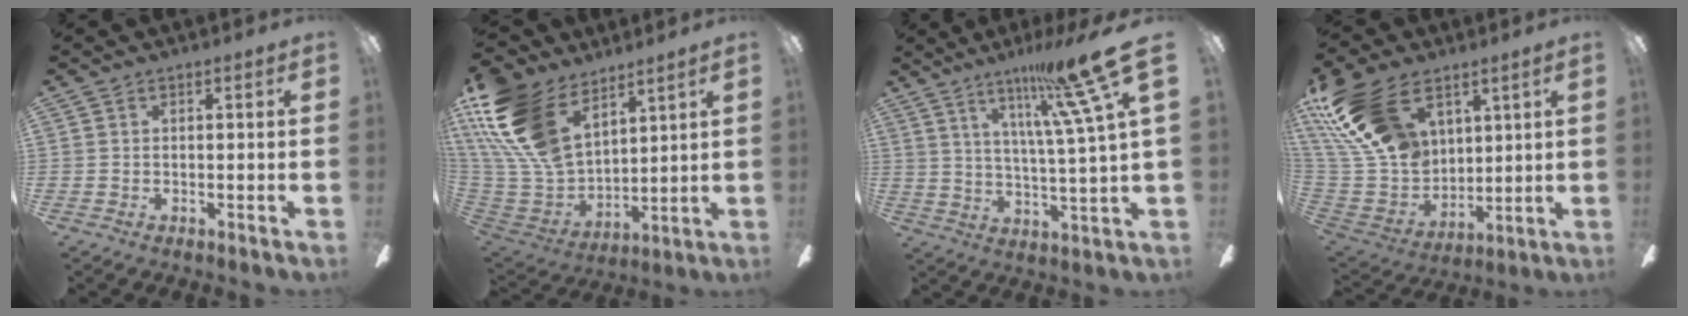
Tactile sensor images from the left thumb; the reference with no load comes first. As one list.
[{"total": 21.5, "force": [11.6, 12.2, 13.4], "torque": [-0.318, -0.060, 0.215]}, {"total": 19.3, "force": [11.9, 1.1, 15.2], "torque": [-0.256, -0.064, 0.171]}, {"total": 23.5, "force": [12.5, 14.2, 13.8], "torque": [-0.315, -0.056, 0.228]}]